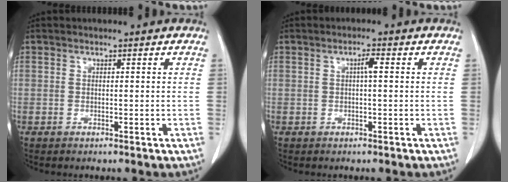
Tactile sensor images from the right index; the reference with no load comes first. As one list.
[{"total": 1.6, "force": [0.2, 0.1, 1.6], "torque": [-0.028, 0.004, 0.003]}]